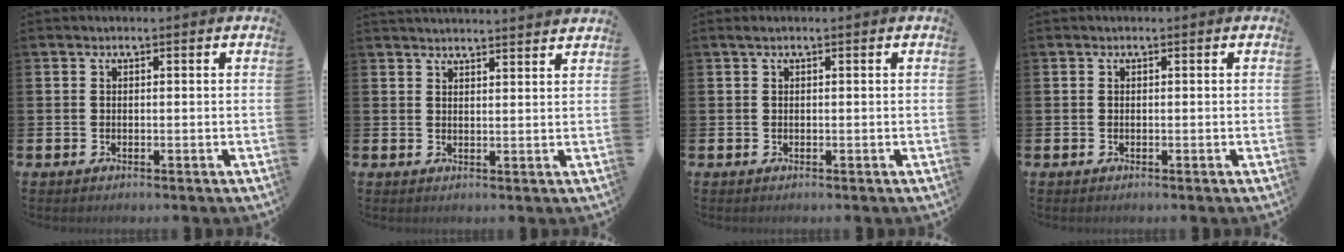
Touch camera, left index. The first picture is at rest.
{"total": 3.0, "force": [3.0, -0.2, -0.1], "torque": [-0.004, -0.017, 0.055]}
{"total": 0.6, "force": [0.2, 0.0, 0.5], "torque": [-0.016, 0.005, 0.004]}
{"total": 0.0}